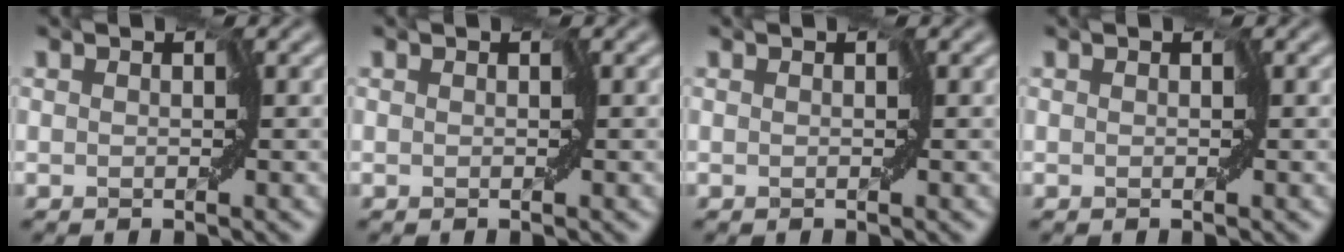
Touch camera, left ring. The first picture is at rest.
{"total": 0.0}
{"total": 0.0}
{"total": 0.0}